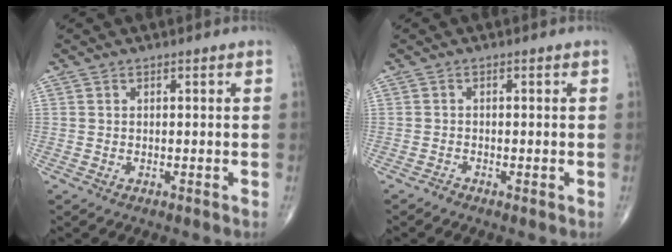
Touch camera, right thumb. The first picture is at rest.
{"total": 0.6, "force": [-0.5, 0.2, 0.4], "torque": [-0.004, -0.001, -0.013]}